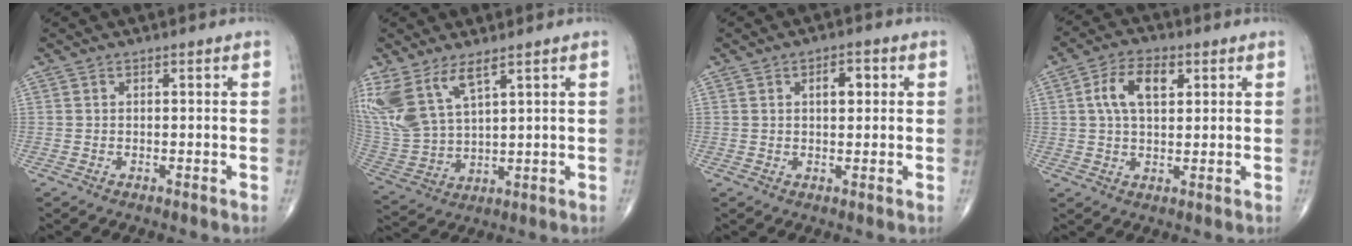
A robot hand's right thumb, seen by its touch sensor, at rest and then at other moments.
{"total": 13.3, "force": [7.6, 5.6, 9.4], "torque": [-0.212, -0.028, 0.171]}
{"total": 3.9, "force": [1.1, 2.0, 3.1], "torque": [-0.037, 0.002, 0.015]}
{"total": 8.2, "force": [2.4, 4.5, 6.4], "torque": [-0.111, 0.007, 0.040]}